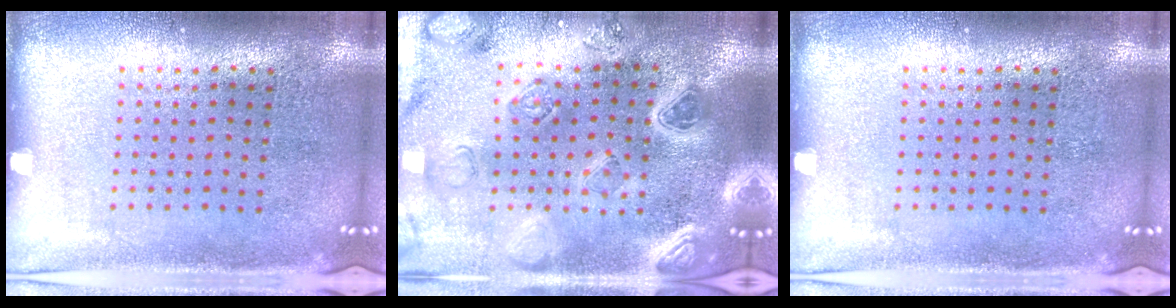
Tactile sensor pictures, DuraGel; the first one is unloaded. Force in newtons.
{"total": 2.9, "press": 2.9, "slide": 0.7}
{"total": 0.0}